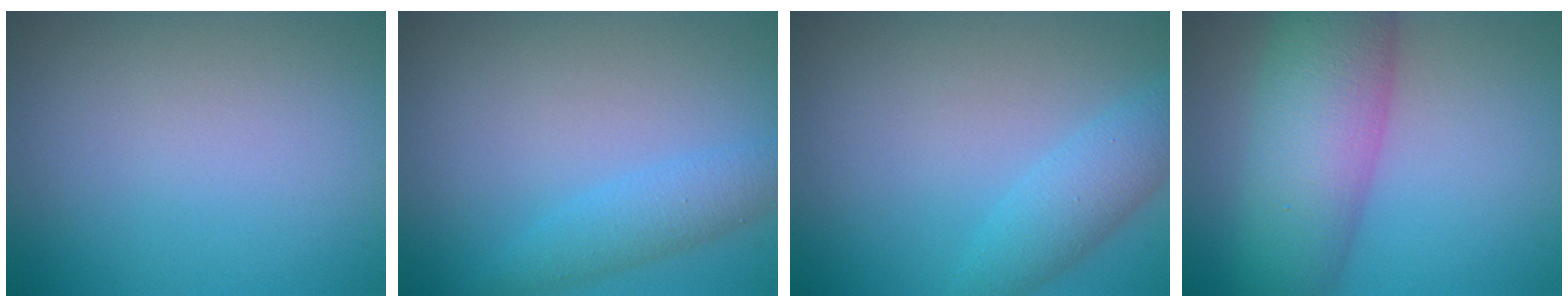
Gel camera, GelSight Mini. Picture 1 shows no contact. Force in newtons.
{"total": 2.7, "press": 2.7, "slide": 0.0}
{"total": 3.1, "press": 3.1, "slide": 0.2}
{"total": 8.9, "press": 8.9, "slide": 0.1}